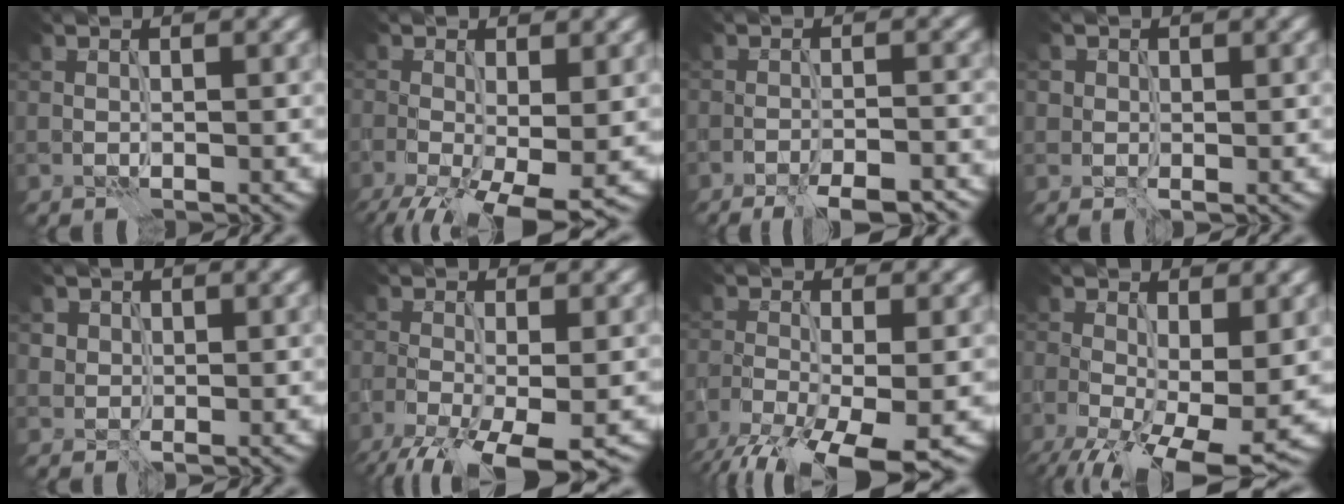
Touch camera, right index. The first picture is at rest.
{"total": 9.3, "force": [-3.7, 4.0, 7.5], "torque": [-0.139, -0.032, -0.053]}
{"total": 7.5, "force": [-6.0, 1.8, 4.1], "torque": [-0.044, 0.000, -0.074]}
{"total": 1.1, "force": [0.3, 1.0, 0.2], "torque": [0.001, -0.001, 0.003]}
{"total": 1.6, "force": [0.7, 1.4, 0.4], "torque": [-0.007, -0.003, 0.015]}
{"total": 8.4, "force": [-5.0, 2.8, 6.1], "torque": [-0.116, -0.035, -0.086]}
{"total": 9.5, "force": [-6.3, 3.0, 6.4], "torque": [-0.128, -0.039, -0.110]}
{"total": 11.1, "force": [-3.1, 5.2, 9.3], "torque": [-0.164, -0.033, -0.040]}